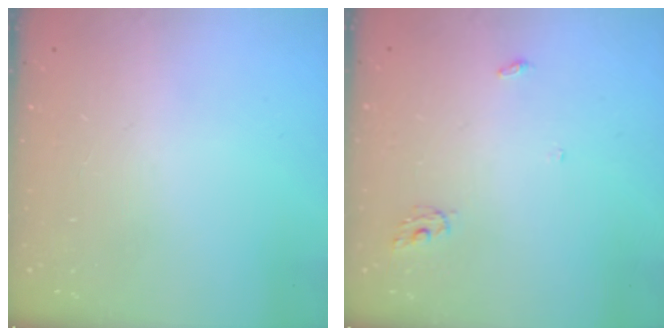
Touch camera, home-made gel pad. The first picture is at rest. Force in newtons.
{"total": 4.0, "press": 4.0, "slide": 0.3}